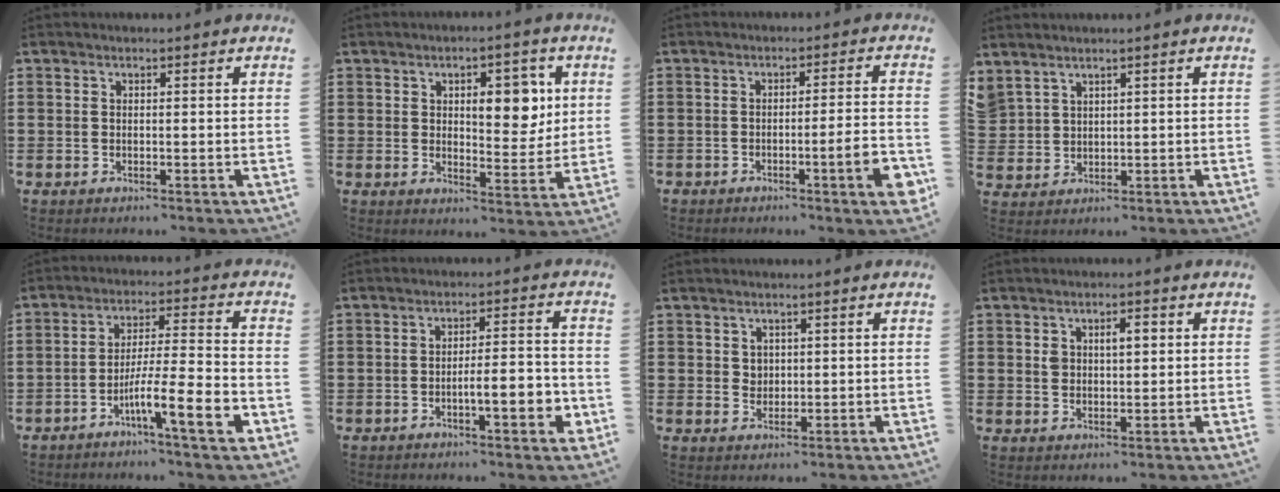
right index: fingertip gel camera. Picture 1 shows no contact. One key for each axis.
{"total": 7.4, "fx": 2.4, "fy": 3.8, "fz": 5.9, "tx": -0.077, "ty": -0.005, "tz": 0.029}
{"total": 5.9, "fx": -2.4, "fy": 0.5, "fz": 5.4, "tx": -0.068, "ty": -0.012, "tz": -0.041}
{"total": 2.1, "fx": 1.9, "fy": 1.0, "fz": -0.1, "tx": -0.006, "ty": 0.007, "tz": 0.038}
{"total": 10.3, "fx": -5.1, "fy": 1.1, "fz": 8.9, "tx": -0.151, "ty": 0.003, "tz": -0.088}
{"total": 6.5, "fx": -2.3, "fy": 1.5, "fz": 5.9, "tx": -0.081, "ty": -0.006, "tz": -0.042}
{"total": 1.8, "fx": 1.0, "fy": 1.6, "fz": 0.2, "tx": -0.010, "ty": 0.008, "tz": 0.018}
{"total": 3.1, "fx": 0.8, "fy": 1.7, "fz": 2.4, "tx": -0.043, "ty": 0.007, "tz": 0.010}